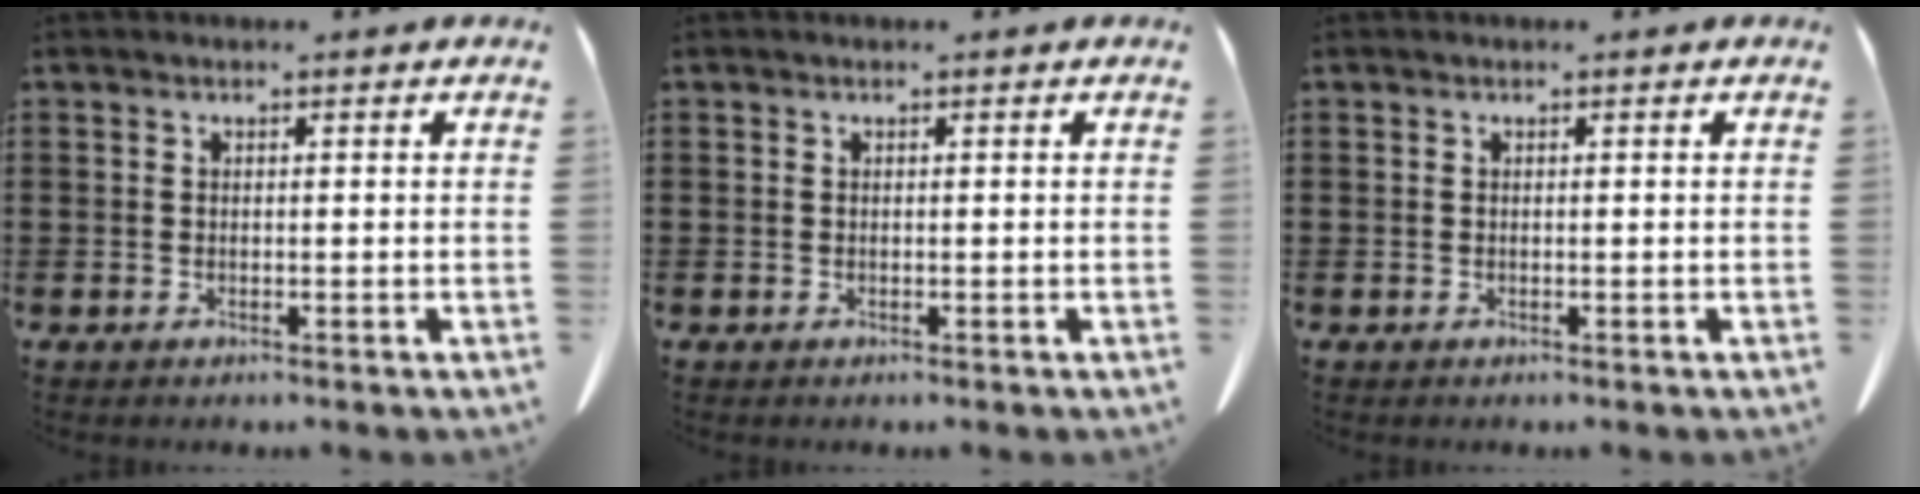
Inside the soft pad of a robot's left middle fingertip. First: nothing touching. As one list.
[{"total": 0.0}, {"total": 0.0}]